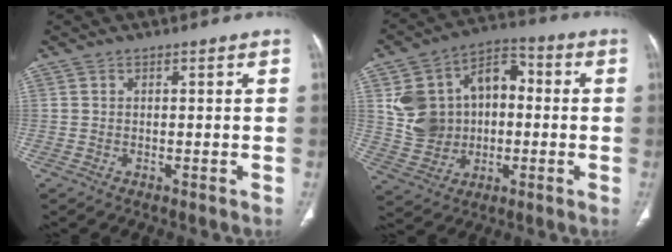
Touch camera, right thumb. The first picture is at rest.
{"total": 16.0, "force": [1.0, 12.8, 9.5], "torque": [-0.126, 0.039, 0.022]}